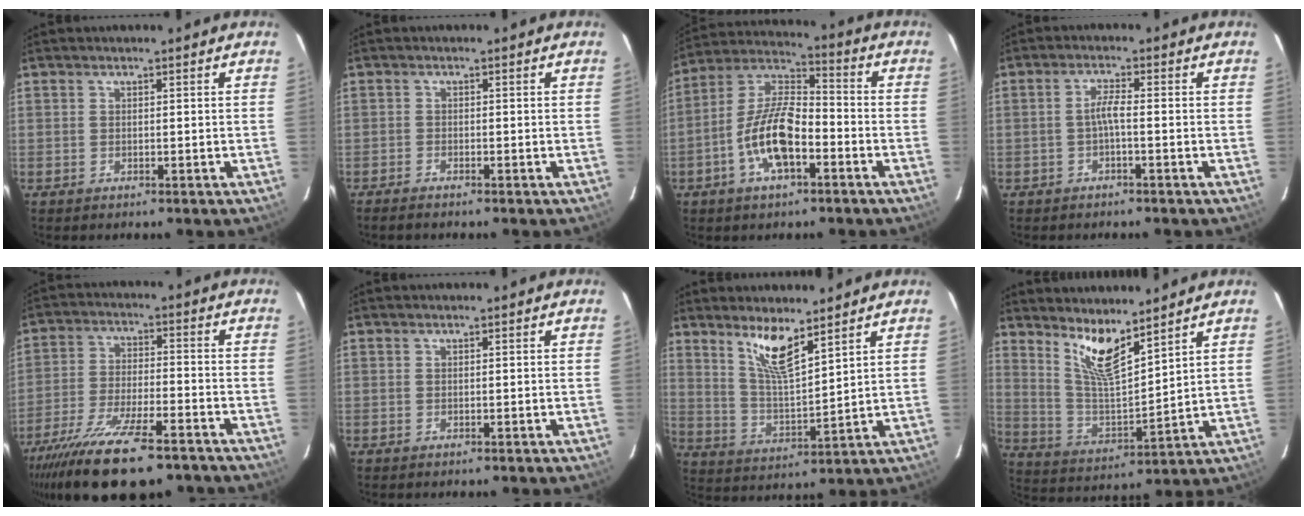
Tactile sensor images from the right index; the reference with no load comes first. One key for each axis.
{"total": 1.8, "fx": -1.7, "fy": 0.3, "fz": 0.6, "tx": -0.025, "ty": -0.006, "tz": -0.032}
{"total": 12.9, "fx": -5.0, "fy": 5.2, "fz": 10.7, "tx": -0.223, "ty": 0.005, "tz": -0.095}
{"total": 2.3, "fx": -0.9, "fy": 0.0, "fz": 2.1, "tx": -0.043, "ty": 0.004, "tz": -0.017}
{"total": 21.1, "fx": -16.1, "fy": 5.6, "fz": 12.4, "tx": -0.248, "ty": -0.052, "tz": -0.268}
{"total": 0.0}
{"total": 8.7, "fx": 6.2, "fy": 1.5, "fz": 6.0, "tx": -0.110, "ty": -0.009, "tz": 0.127}
{"total": 9.9, "fx": 7.3, "fy": 1.8, "fz": 6.4, "tx": -0.124, "ty": -0.016, "tz": 0.150}